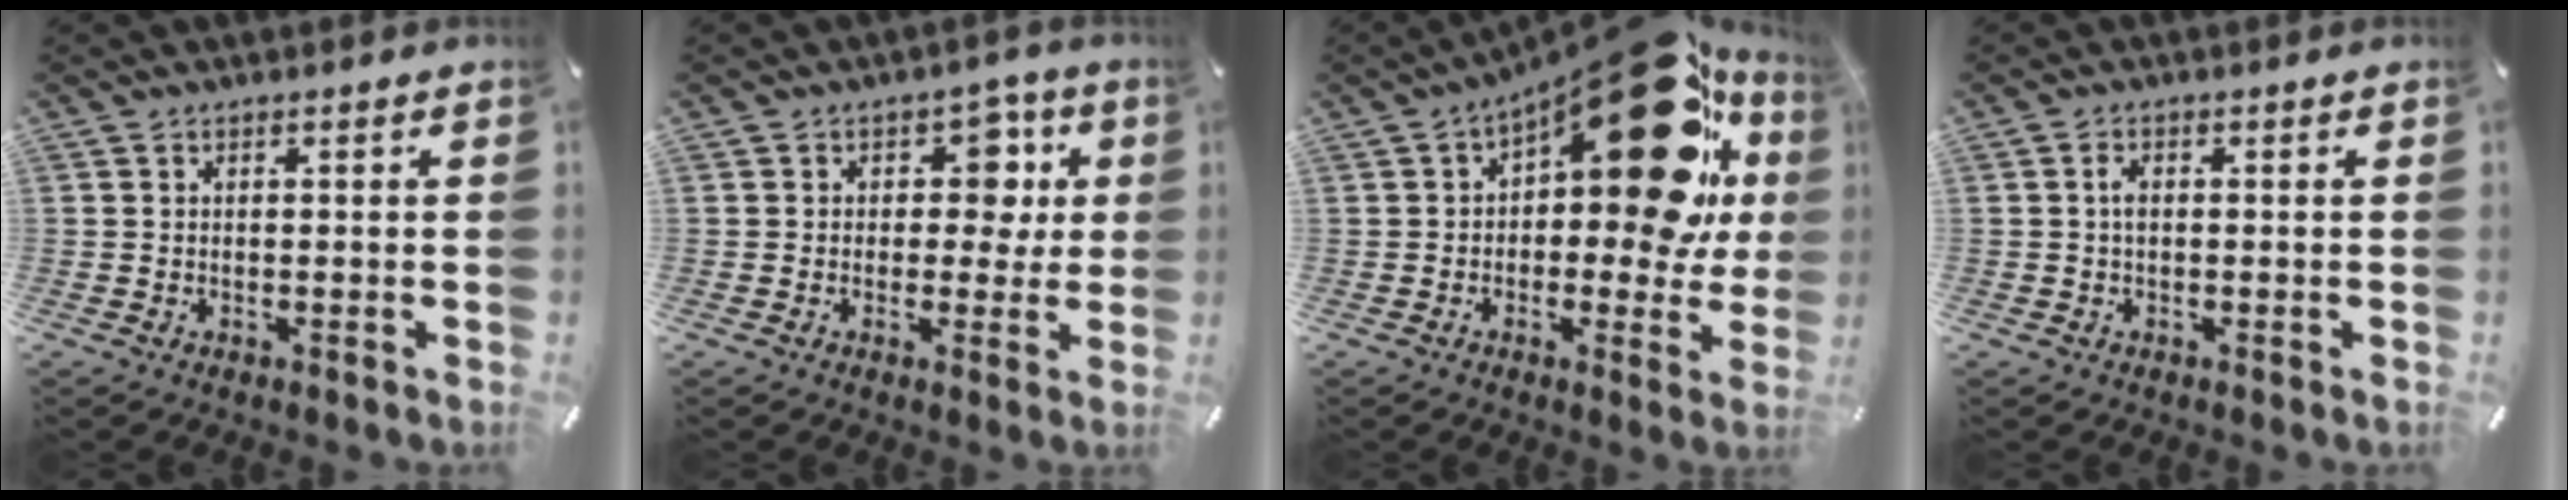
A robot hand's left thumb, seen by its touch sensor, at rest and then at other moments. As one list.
[{"total": 7.9, "force": [1.8, 6.3, 4.3], "torque": [-0.043, -0.005, 0.025]}, {"total": 28.4, "force": [10.3, 13.4, 22.9], "torque": [-0.285, -0.078, 0.177]}, {"total": 1.8, "force": [0.1, 1.0, 1.4], "torque": [-0.030, 0.003, 0.001]}]